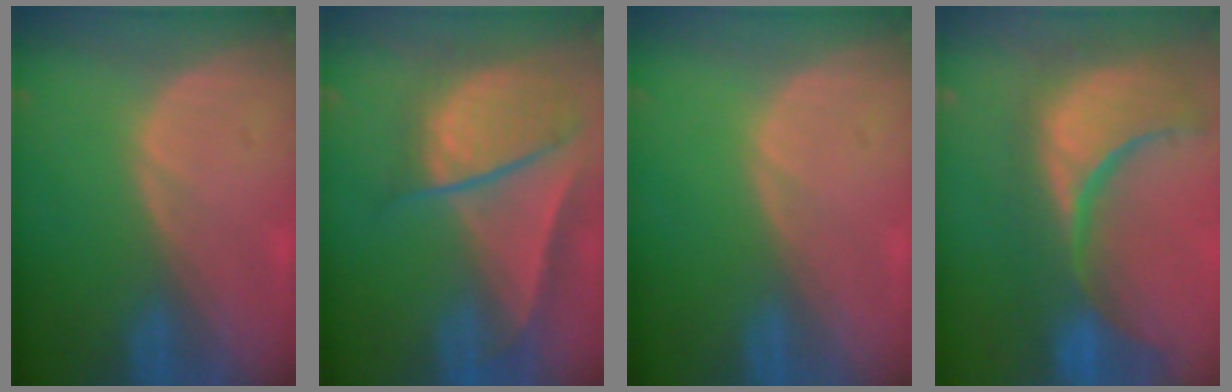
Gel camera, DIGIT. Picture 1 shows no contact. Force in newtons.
{"total": 9.4, "press": 8.0, "slide": 4.8}
{"total": 0.0}
{"total": 15.2, "press": 12.2, "slide": 9.1}